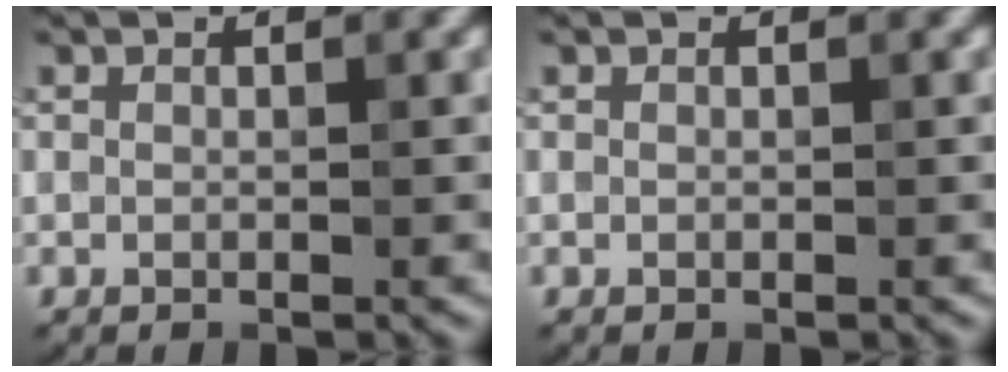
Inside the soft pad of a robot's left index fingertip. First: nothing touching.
{"total": 0.0}